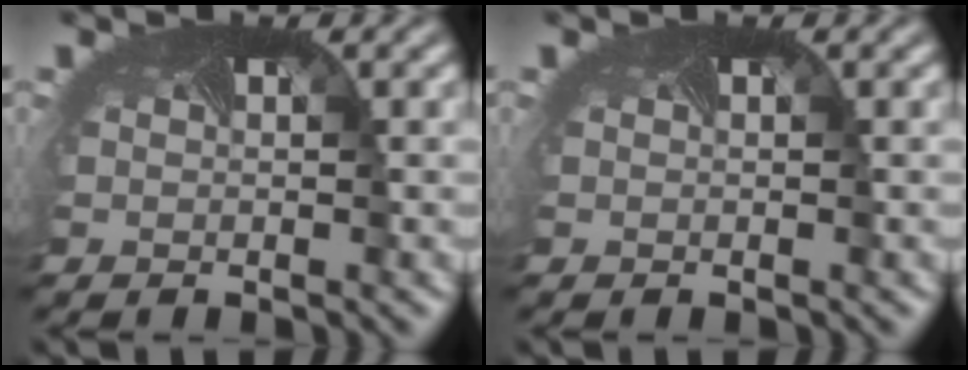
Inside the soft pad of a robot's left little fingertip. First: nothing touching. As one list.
[{"total": 0.0}]